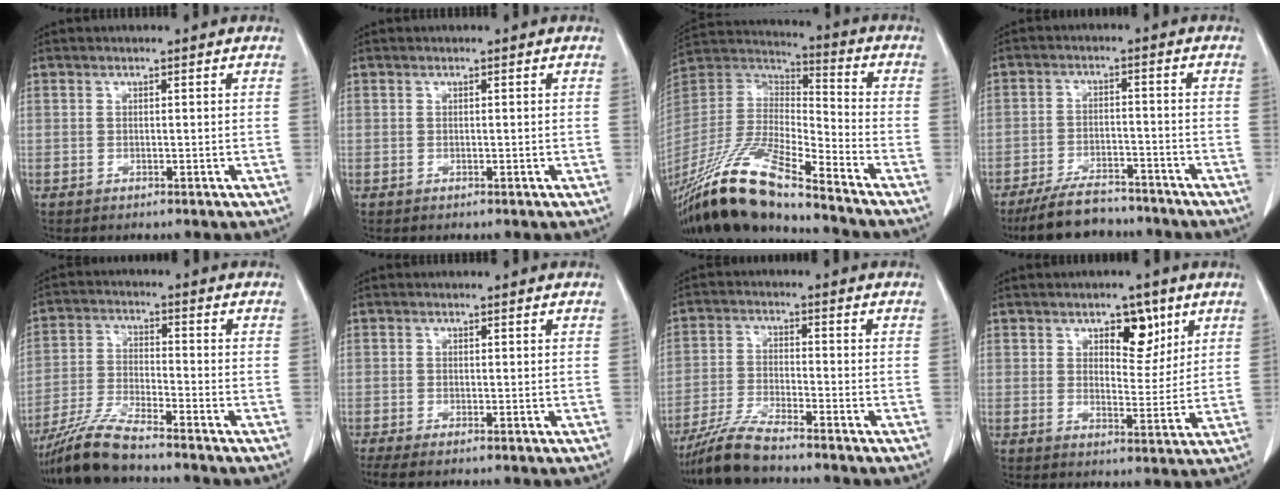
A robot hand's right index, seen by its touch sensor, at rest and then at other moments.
{"total": 0.0}
{"total": 20.1, "force": [-16.1, 1.7, 12.0], "torque": [-0.269, -0.026, -0.311]}
{"total": 9.4, "force": [-8.3, 2.9, 3.4], "torque": [-0.058, -0.006, -0.134]}
{"total": 8.4, "force": [-7.4, 0.0, 4.0], "torque": [-0.085, -0.021, -0.144]}
{"total": 2.5, "force": [-1.9, 0.1, 1.6], "torque": [-0.025, -0.006, -0.034]}
{"total": 7.1, "force": [-6.3, 0.0, 3.3], "torque": [-0.071, -0.024, -0.124]}
{"total": 6.0, "force": [3.2, 3.1, 4.0], "torque": [-0.050, 0.003, 0.049]}